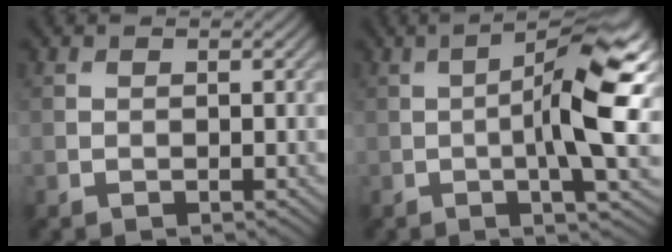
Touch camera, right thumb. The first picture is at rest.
{"total": 12.2, "force": [-0.2, 3.2, 11.7], "torque": [-0.181, 0.006, -0.001]}